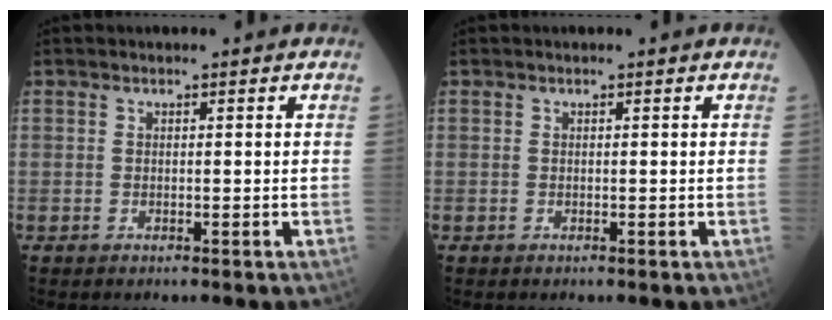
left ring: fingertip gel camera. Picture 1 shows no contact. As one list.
[{"total": 0.0}]